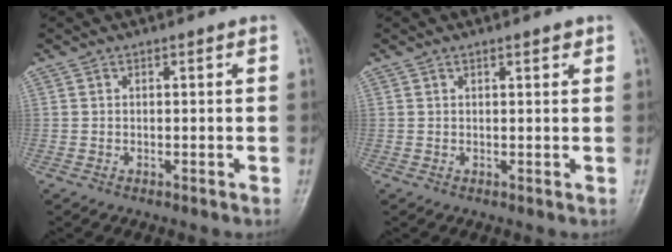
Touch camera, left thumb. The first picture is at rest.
{"total": 1.3, "force": [0.9, 0.4, 0.9], "torque": [-0.012, -0.003, 0.012]}